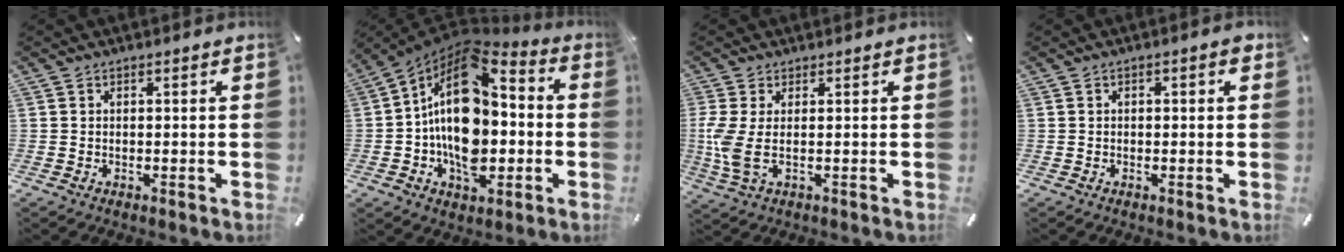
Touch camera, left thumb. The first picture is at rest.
{"total": 19.9, "force": [-0.5, 13.4, 14.7], "torque": [-0.261, -0.016, -0.008]}
{"total": 6.2, "force": [0.1, 2.0, 5.8], "torque": [-0.143, -0.023, 0.000]}
{"total": 1.7, "force": [0.0, 0.7, 1.5], "torque": [-0.027, 0.005, -0.002]}